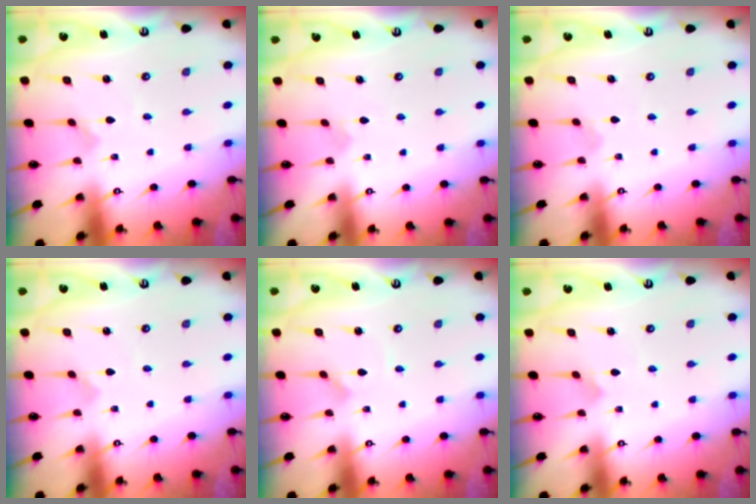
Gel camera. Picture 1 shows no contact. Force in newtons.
{"total": 3.5, "press": 3.5, "slide": 0.3}
{"total": 1.2, "press": 1.2, "slide": 0.2}
{"total": 0.0}
{"total": 1.9, "press": 1.9, "slide": 0.2}
{"total": 3.6, "press": 3.6, "slide": 0.2}